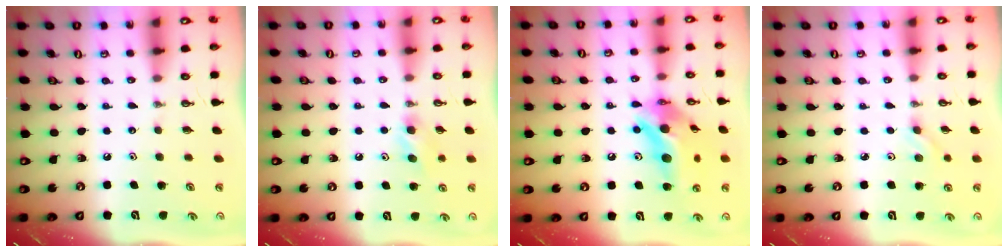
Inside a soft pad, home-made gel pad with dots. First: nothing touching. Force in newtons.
{"total": 7.5, "press": 6.6, "slide": 3.5}
{"total": 16.5, "press": 16.2, "slide": 3.4}
{"total": 2.6, "press": 2.1, "slide": 1.5}